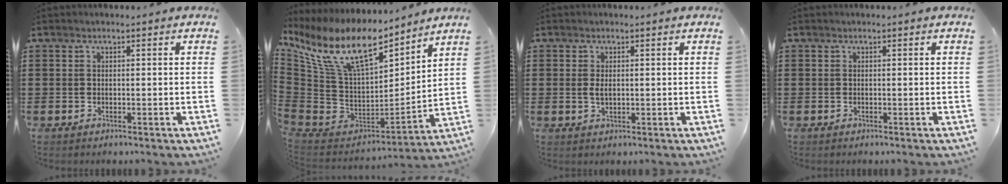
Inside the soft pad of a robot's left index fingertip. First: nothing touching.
{"total": 14.1, "force": [8.1, 5.4, 10.1], "torque": [-0.232, -0.044, 0.139]}
{"total": 1.8, "force": [0.2, 0.8, 1.6], "torque": [-0.040, 0.000, 0.000]}
{"total": 0.0}